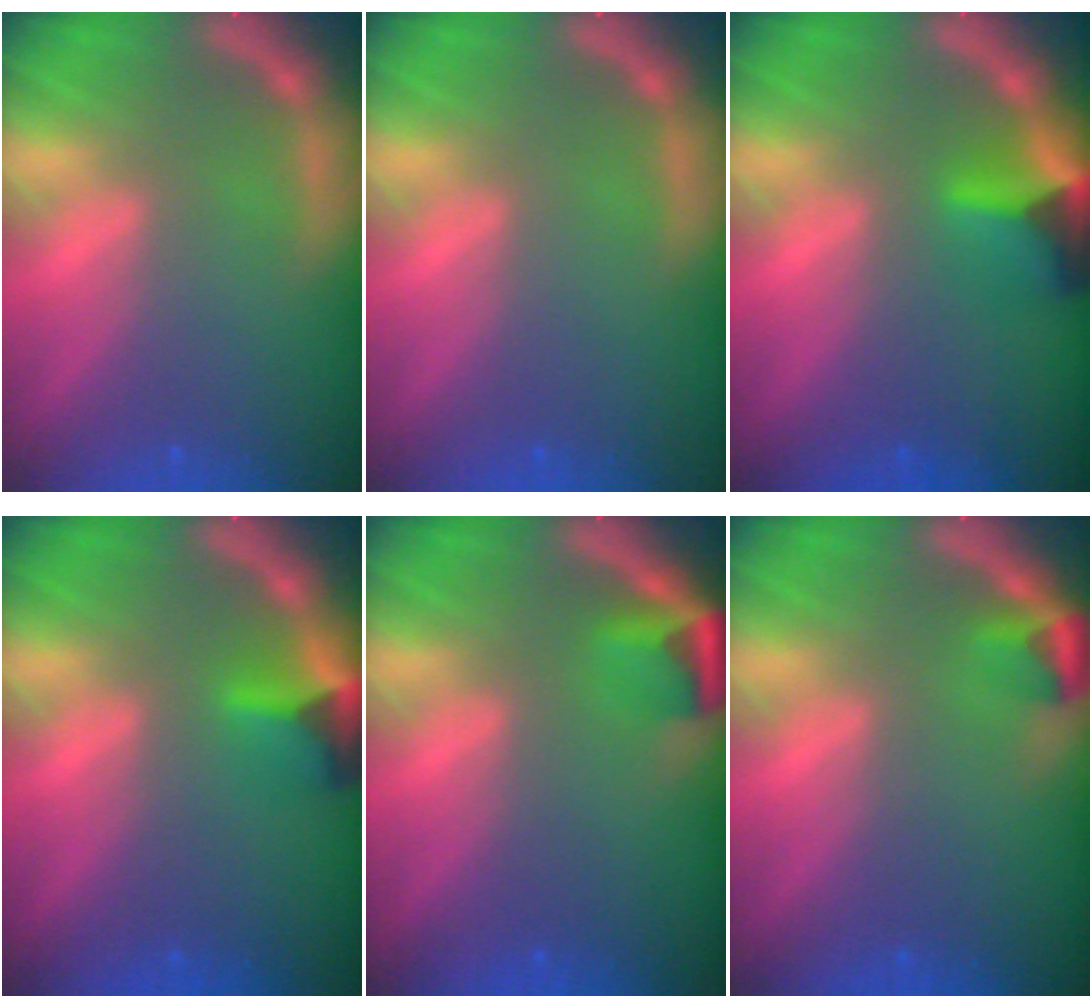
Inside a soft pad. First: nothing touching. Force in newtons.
{"total": 0.0}
{"total": 4.5}
{"total": 3.4}
{"total": 2.9}
{"total": 1.9}